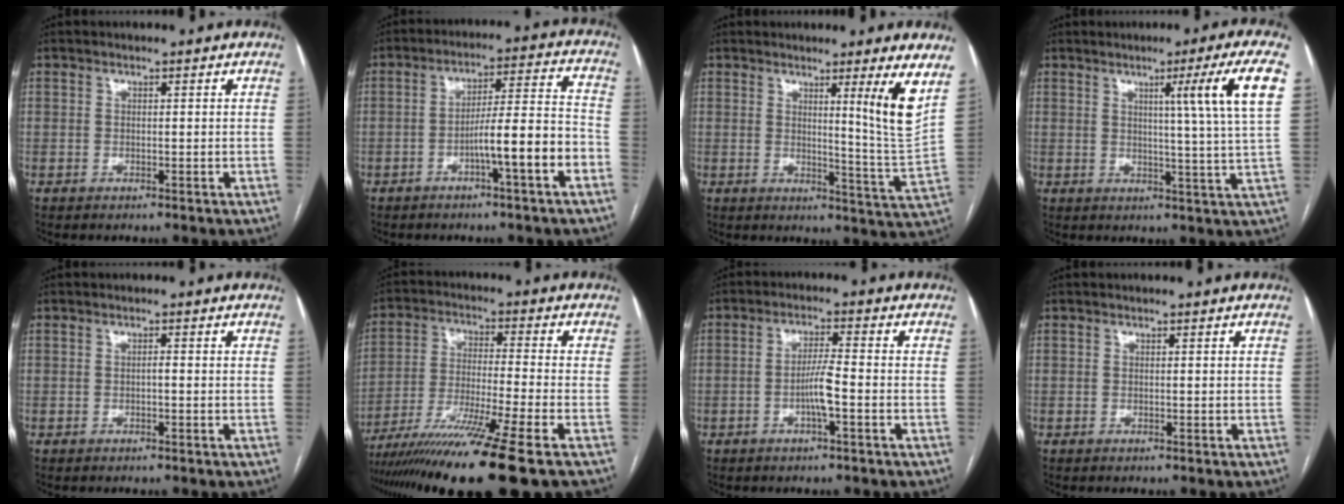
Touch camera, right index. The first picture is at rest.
{"total": 9.9, "force": [-4.3, 0.0, 9.0], "torque": [-0.141, 0.020, -0.066]}
{"total": 8.3, "force": [3.9, -2.6, 6.8], "torque": [-0.090, -0.032, 0.056]}
{"total": 10.3, "force": [3.8, -3.1, 9.1], "torque": [-0.127, -0.010, 0.056]}
{"total": 0.5, "force": [-0.2, 0.0, 0.5], "torque": [-0.009, 0.002, -0.003]}
{"total": 16.6, "force": [-12.0, -1.8, 11.3], "torque": [-0.195, -0.048, -0.207]}
{"total": 4.4, "force": [-1.5, 0.1, 4.1], "torque": [-0.082, 0.003, -0.028]}
{"total": 0.0}